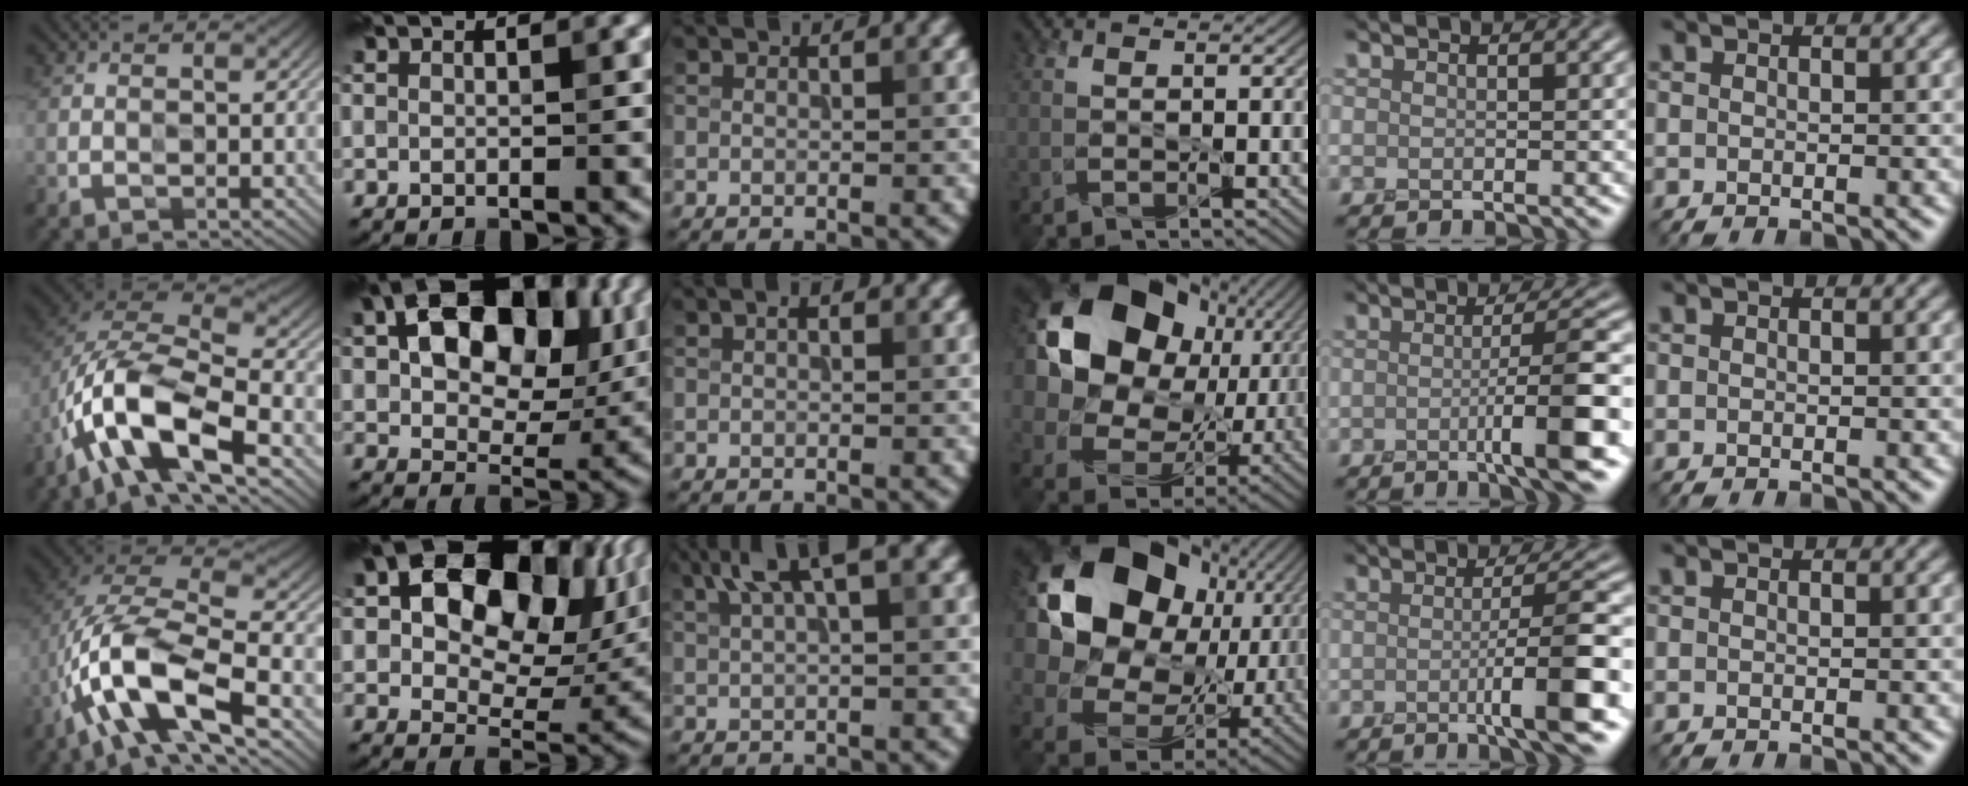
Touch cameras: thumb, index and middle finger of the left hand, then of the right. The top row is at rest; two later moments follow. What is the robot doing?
{"motion": "peel", "object": "velcro strap"}